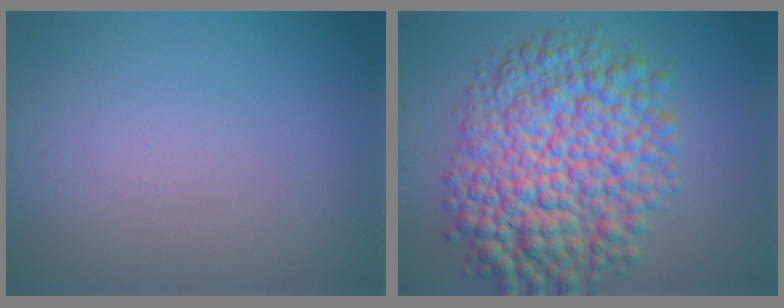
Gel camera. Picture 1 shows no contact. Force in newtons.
{"total": 11.6, "press": 11.6, "slide": 0.2}